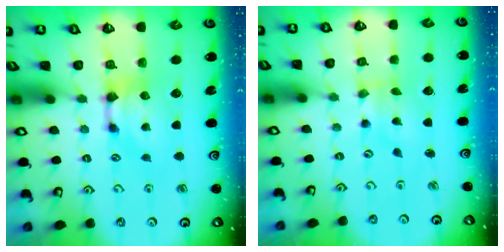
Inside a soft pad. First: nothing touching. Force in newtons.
{"total": 3.3, "press": 3.2, "slide": 0.8}